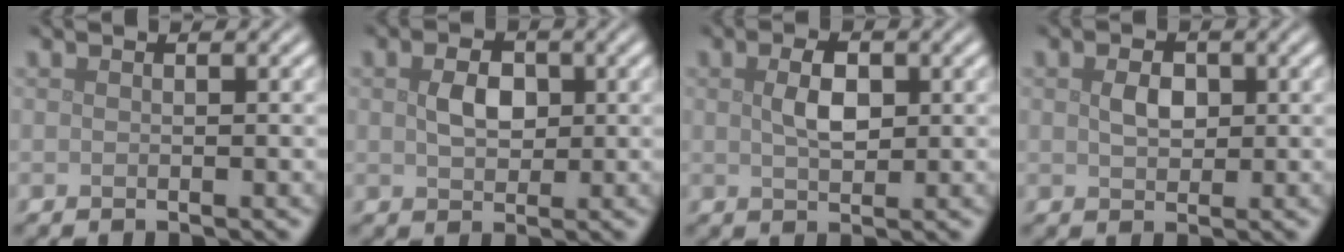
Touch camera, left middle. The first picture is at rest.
{"total": 2.7, "force": [0.4, 1.9, 1.9], "torque": [-0.043, 0.001, 0.008]}
{"total": 2.9, "force": [0.7, 1.6, 2.4], "torque": [-0.052, 0.002, 0.013]}
{"total": 2.0, "force": [0.4, 1.4, 1.4], "torque": [-0.032, 0.000, 0.007]}